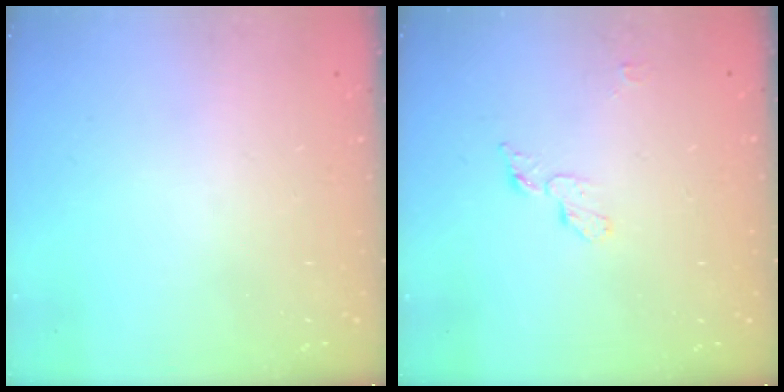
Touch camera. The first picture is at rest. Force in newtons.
{"total": 4.6, "press": 4.6, "slide": 0.4}